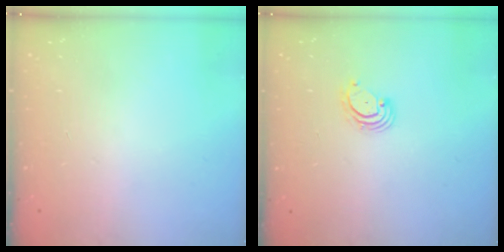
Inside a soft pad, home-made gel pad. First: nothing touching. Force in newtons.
{"total": 2.9, "press": 2.9, "slide": 0.4}